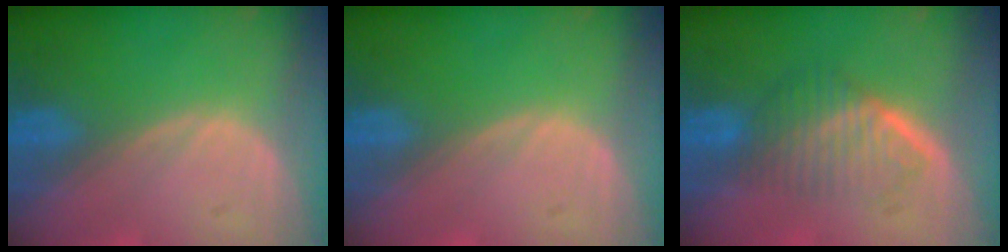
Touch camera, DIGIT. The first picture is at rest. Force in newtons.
{"total": 0.0}
{"total": 6.6, "press": 5.9, "slide": 3.1}